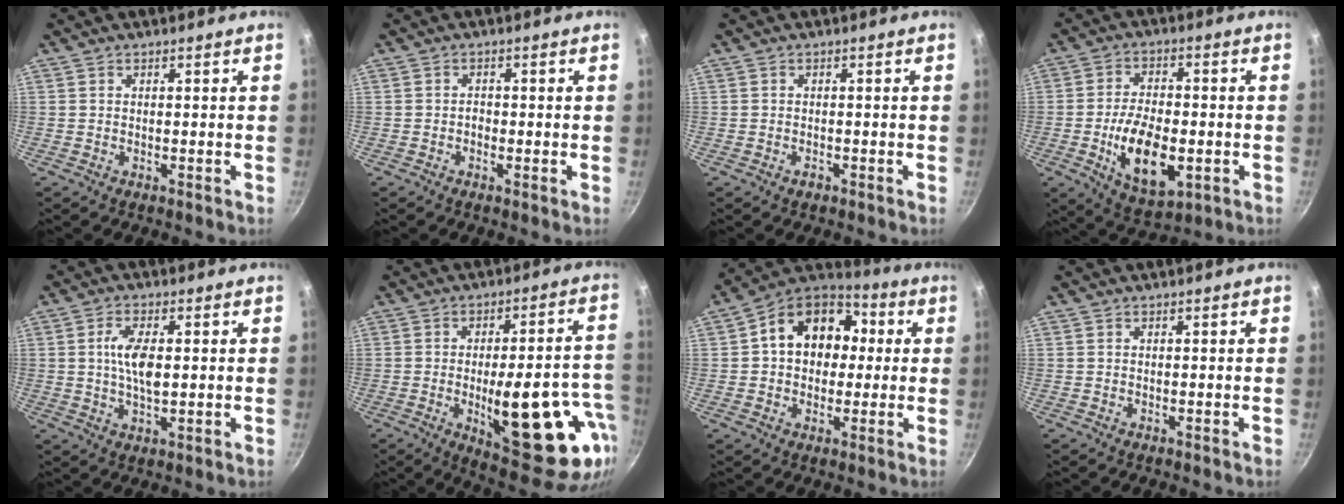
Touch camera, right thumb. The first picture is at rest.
{"total": 1.2, "force": [-0.5, 0.8, 0.8], "torque": [-0.015, 0.004, -0.011]}
{"total": 1.1, "force": [-0.7, 0.7, 0.5], "torque": [-0.008, 0.005, -0.010]}
{"total": 13.9, "force": [-3.2, 7.2, 11.4], "torque": [-0.182, 0.007, -0.047]}
{"total": 7.1, "force": [0.8, 3.1, 6.3], "torque": [-0.122, 0.001, 0.013]}
{"total": 23.9, "force": [-6.5, 8.8, 21.3], "torque": [-0.248, 0.012, -0.075]}
{"total": 16.1, "force": [2.2, 12.3, 10.1], "torque": [-0.124, 0.033, 0.017]}
{"total": 0.0}